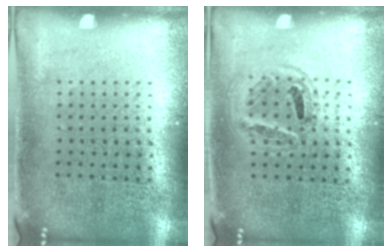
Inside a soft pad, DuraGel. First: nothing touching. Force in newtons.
{"total": 0.9, "press": 0.8, "slide": 0.2}